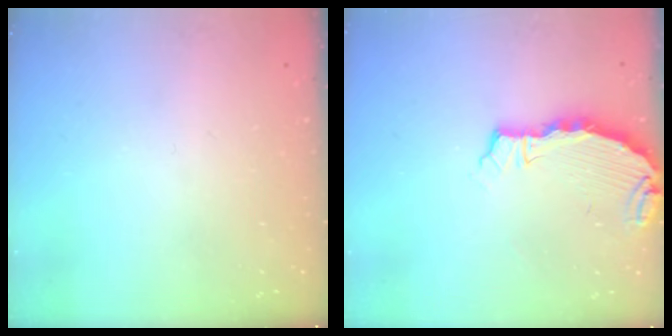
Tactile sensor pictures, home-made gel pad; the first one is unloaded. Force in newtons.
{"total": 4.5, "press": 4.4, "slide": 0.4}